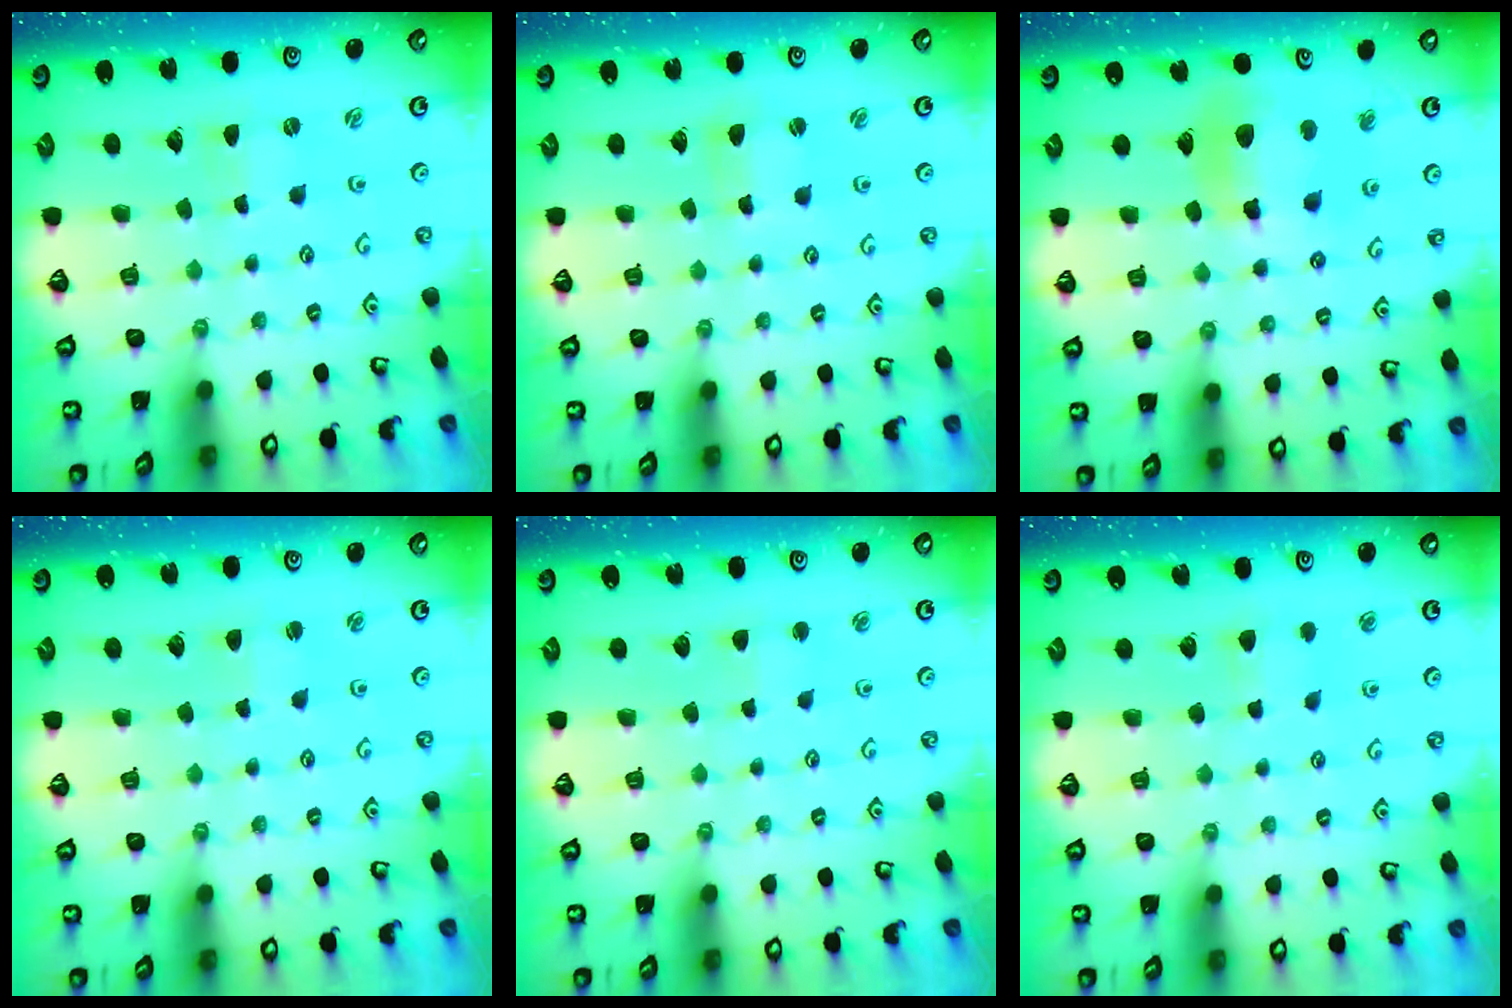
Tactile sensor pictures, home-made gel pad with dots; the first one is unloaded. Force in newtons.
{"total": 2.2, "press": 2.2, "slide": 0.3}
{"total": 12.6, "press": 12.5, "slide": 1.8}
{"total": 1.3, "press": 1.2, "slide": 0.2}
{"total": 2.4, "press": 2.4, "slide": 0.5}
{"total": 3.8, "press": 3.7, "slide": 0.7}